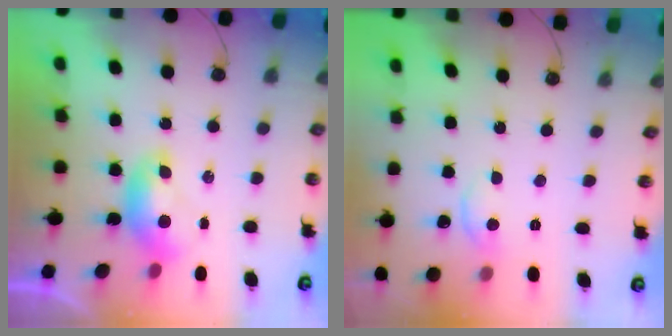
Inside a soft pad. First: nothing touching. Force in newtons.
{"total": 1.9, "press": 1.7, "slide": 0.7}